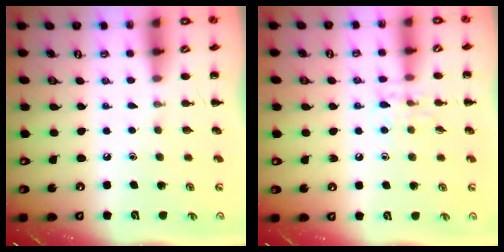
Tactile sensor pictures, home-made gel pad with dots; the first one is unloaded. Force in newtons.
{"total": 7.2, "press": 7.1, "slide": 1.1}